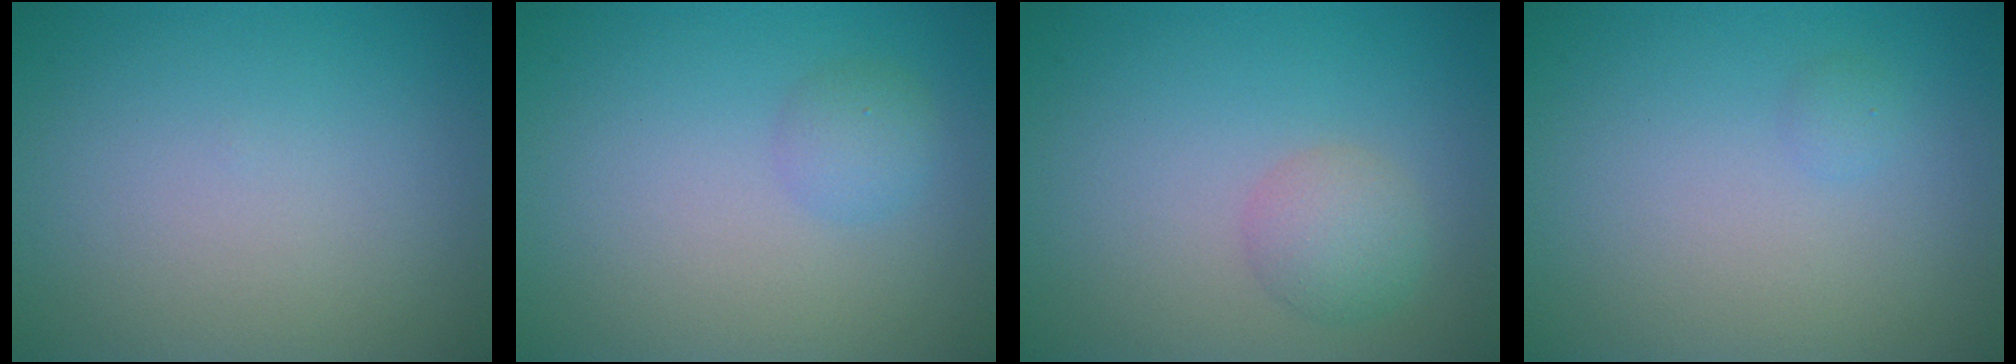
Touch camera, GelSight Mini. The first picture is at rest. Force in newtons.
{"total": 1.5, "press": 1.5, "slide": 0.0}
{"total": 2.3, "press": 2.3, "slide": 0.1}
{"total": 0.6, "press": 0.6, "slide": 0.1}